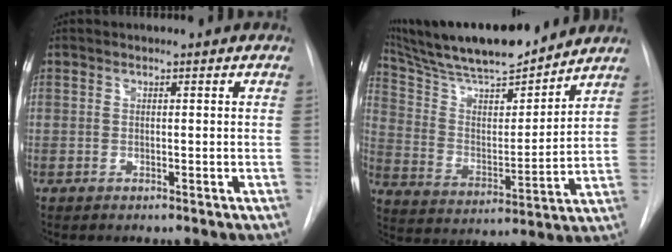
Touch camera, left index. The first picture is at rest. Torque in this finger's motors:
{"motor_torque": [-0.05, -0.79, 0.45, 0.08]}